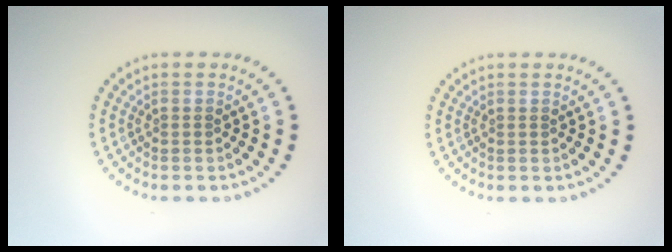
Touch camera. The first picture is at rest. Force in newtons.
{"total": 0.0}